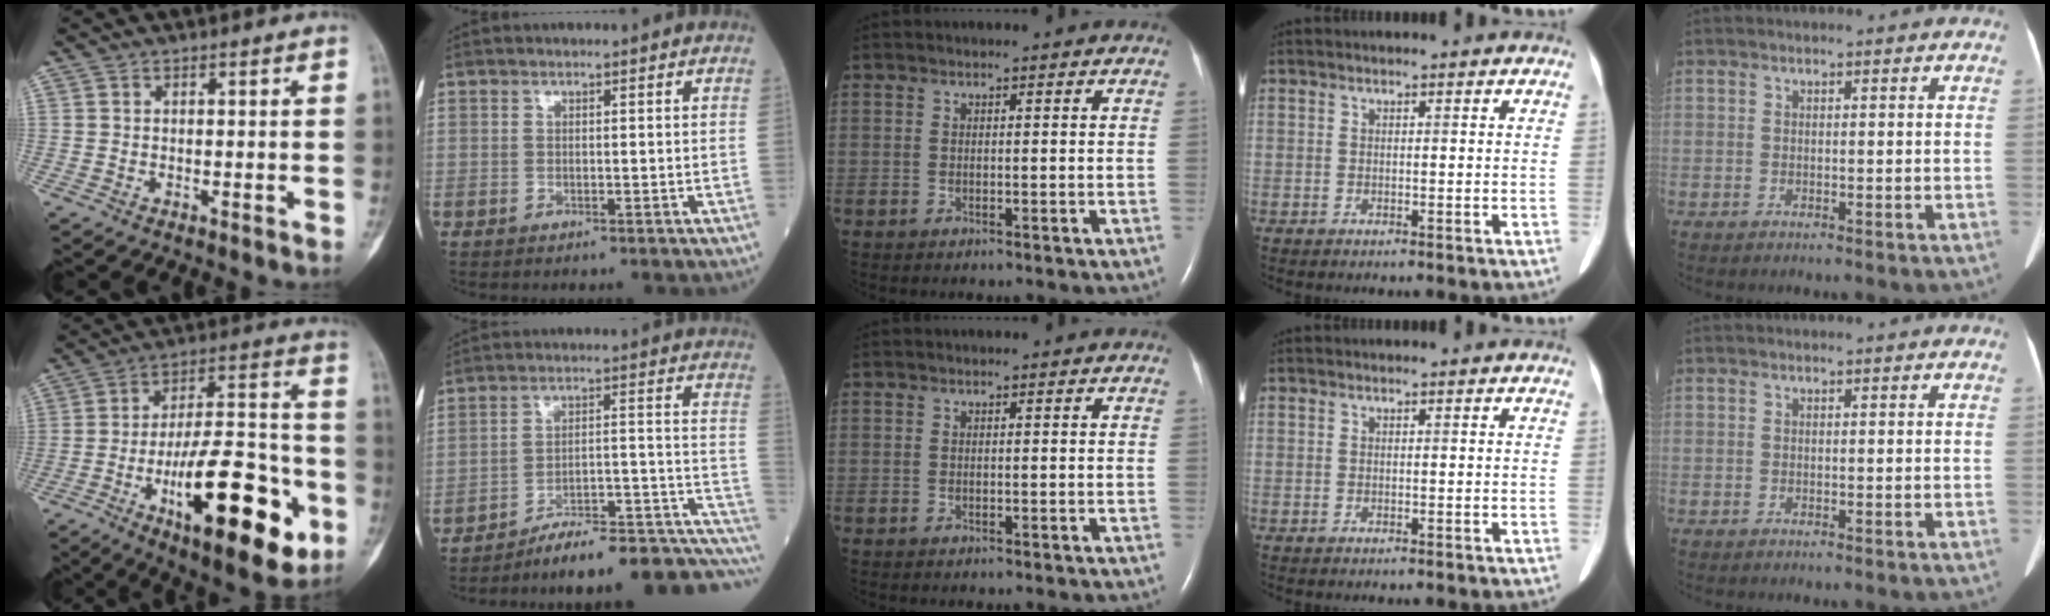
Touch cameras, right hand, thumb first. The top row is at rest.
{"thumb": {"total": 26.2, "force": [-9.8, 9.4, 22.4], "torque": [-0.318, 0.041, -0.142]}, "index": {"total": 20.5, "force": [-18.4, 1.4, 8.8], "torque": [-0.047, 0.040, -0.254]}}